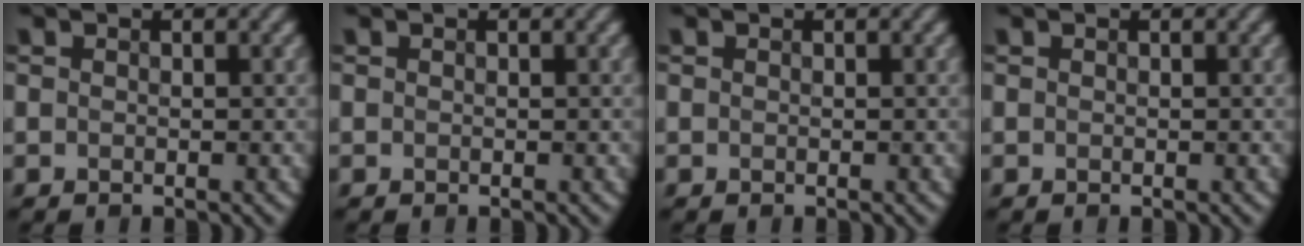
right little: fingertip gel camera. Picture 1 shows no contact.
{"total": 0.0}
{"total": 0.0}
{"total": 0.0}